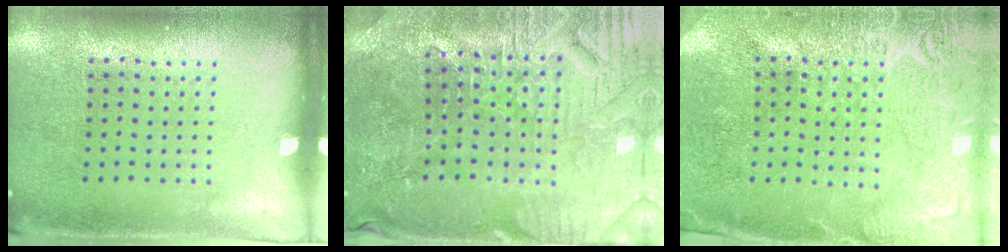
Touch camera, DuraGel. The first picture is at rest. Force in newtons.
{"total": 3.6, "press": 3.5, "slide": 0.5}
{"total": 2.8, "press": 2.8, "slide": 0.1}